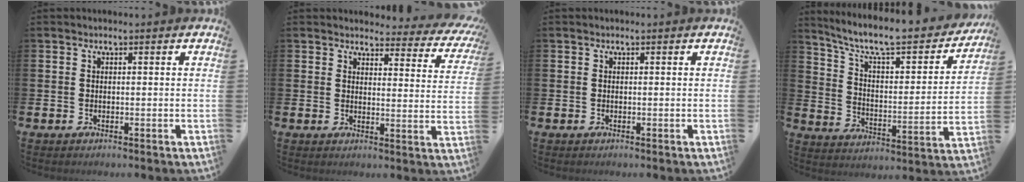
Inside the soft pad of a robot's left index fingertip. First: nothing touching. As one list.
[{"total": 3.2, "force": [3.0, 1.1, 0.5], "torque": [-0.015, -0.026, 0.046]}, {"total": 0.0}, {"total": 8.8, "force": [7.5, 2.2, 4.2], "torque": [-0.101, -0.057, 0.120]}]